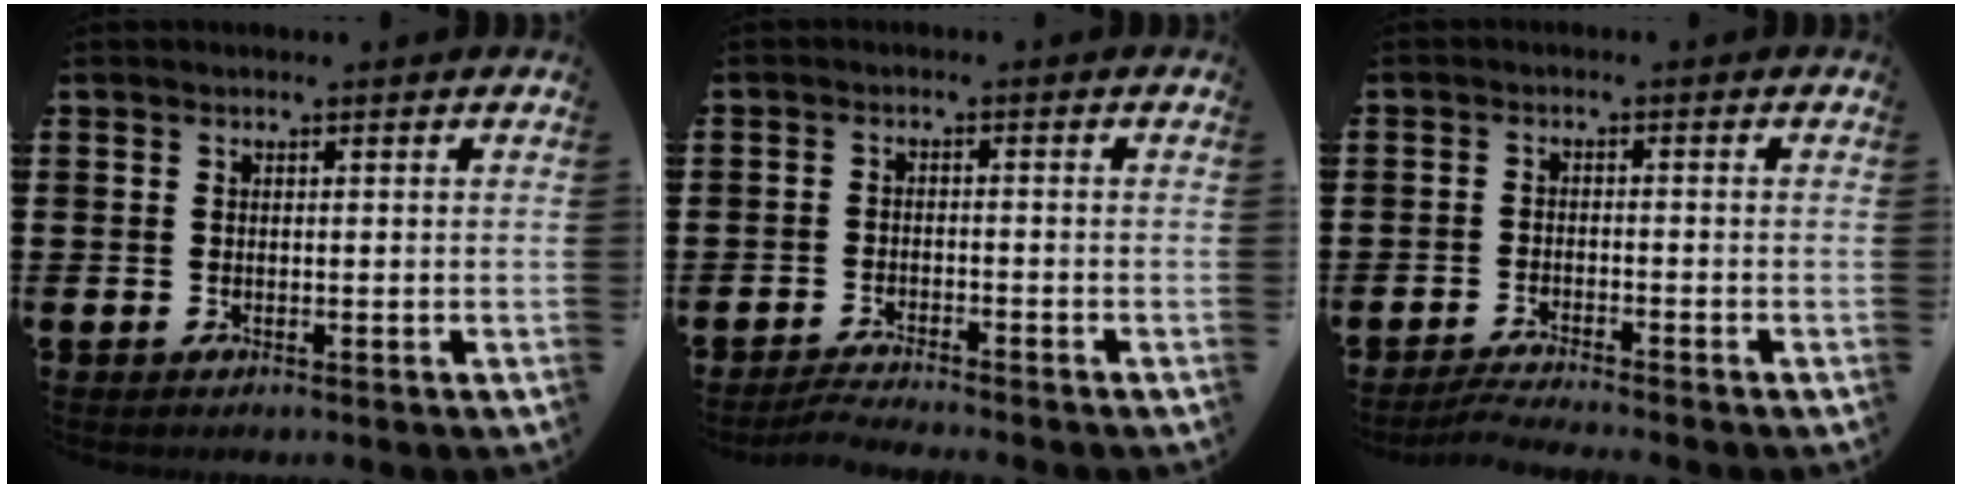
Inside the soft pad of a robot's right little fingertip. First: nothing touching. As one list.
[{"total": 2.1, "force": [-2.1, -0.1, 0.5], "torque": [-0.009, 0.005, -0.042]}, {"total": 2.1, "force": [-2.0, -0.2, 0.7], "torque": [-0.010, 0.004, -0.040]}]